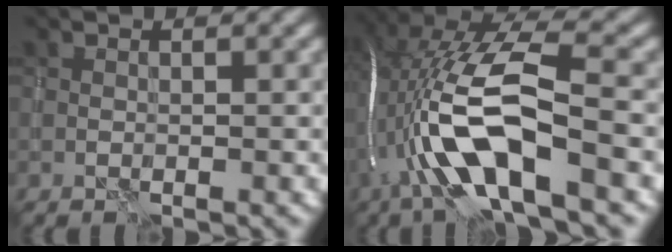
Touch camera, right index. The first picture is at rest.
{"total": 12.9, "force": [-2.9, 4.3, 11.8], "torque": [-0.247, 0.018, -0.058]}